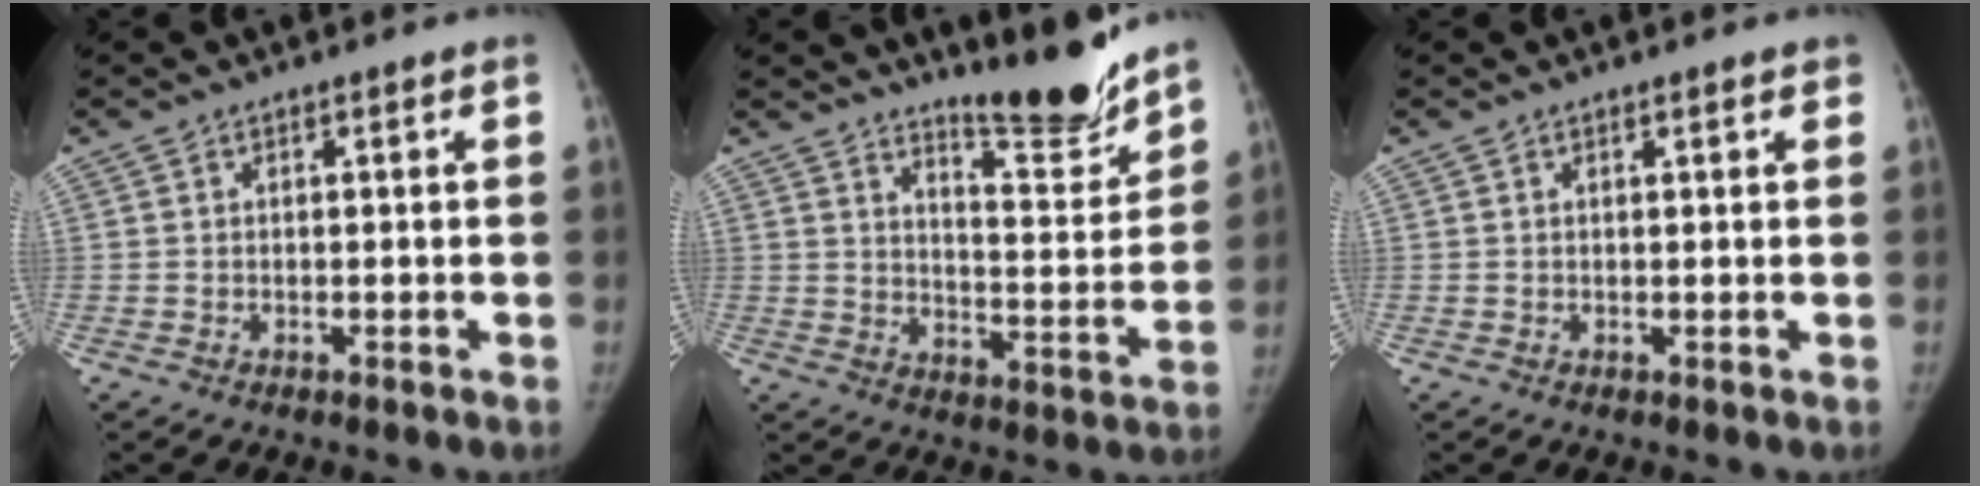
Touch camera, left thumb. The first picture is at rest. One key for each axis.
{"total": 12.2, "fx": 10.6, "fy": 1.7, "fz": 5.7, "tx": -0.056, "ty": -0.090, "tz": 0.167}
{"total": 1.2, "fx": 0.8, "fy": 0.3, "fz": 0.9, "tx": -0.009, "ty": 0.000, "tz": 0.010}